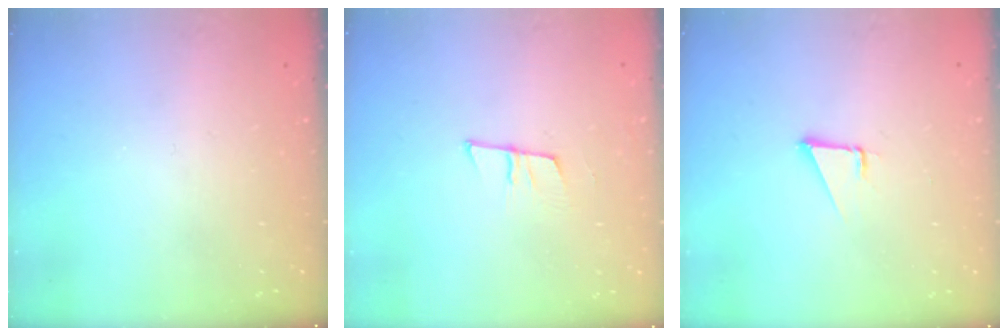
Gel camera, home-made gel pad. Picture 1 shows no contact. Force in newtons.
{"total": 6.9, "press": 6.3, "slide": 2.8}
{"total": 1.9, "press": 1.9, "slide": 0.1}